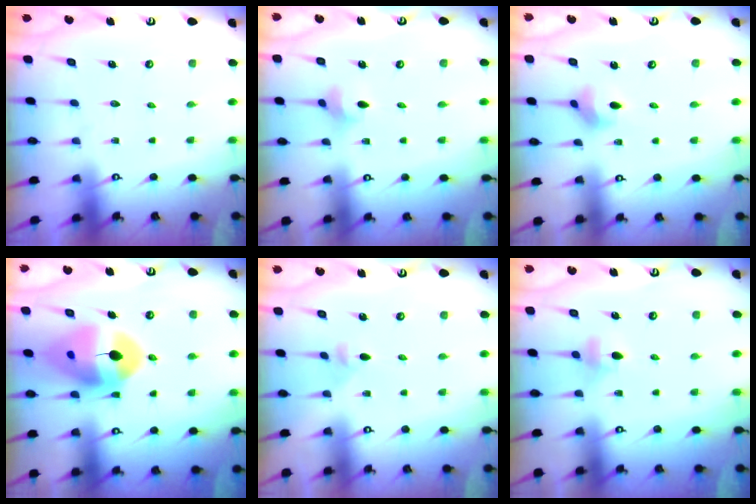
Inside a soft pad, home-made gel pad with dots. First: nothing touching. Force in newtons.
{"total": 3.6, "press": 3.6, "slide": 0.6}
{"total": 3.5, "press": 3.5, "slide": 0.5}
{"total": 15.0, "press": 14.9, "slide": 1.8}
{"total": 3.1, "press": 3.1, "slide": 0.5}
{"total": 4.6, "press": 4.4, "slide": 1.0}